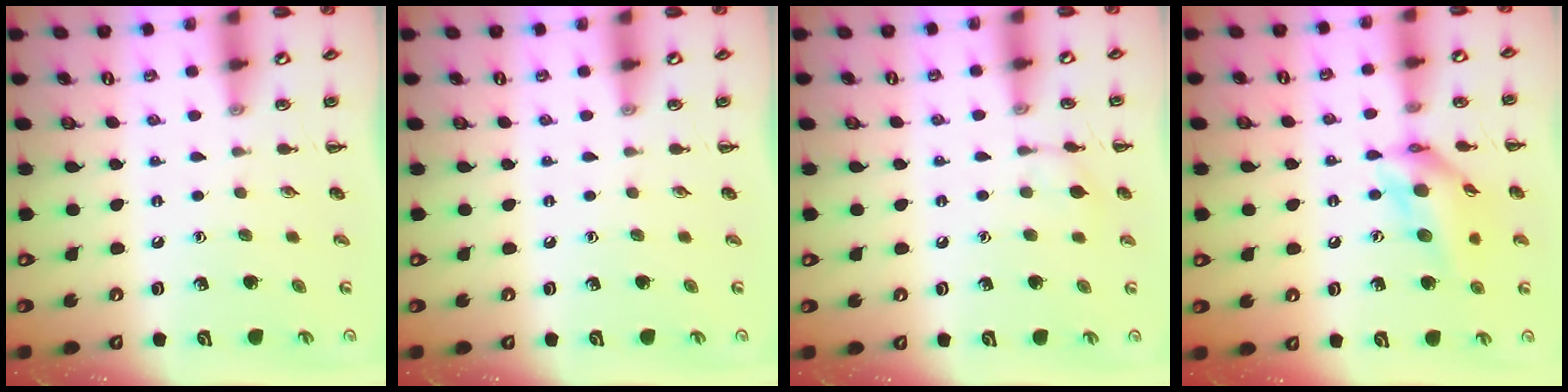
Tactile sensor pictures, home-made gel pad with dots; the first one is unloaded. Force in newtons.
{"total": 0.0}
{"total": 7.1, "press": 6.8, "slide": 2.0}
{"total": 15.3, "press": 15.0, "slide": 3.1}